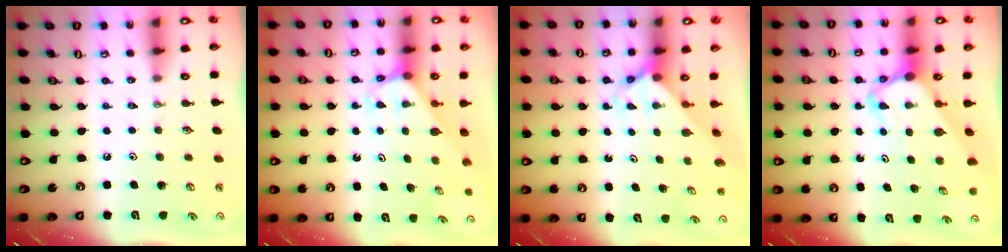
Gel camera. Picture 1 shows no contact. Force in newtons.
{"total": 3.6, "press": 3.6, "slide": 0.3}
{"total": 3.3, "press": 3.3, "slide": 0.3}
{"total": 5.1, "press": 5.1, "slide": 0.3}